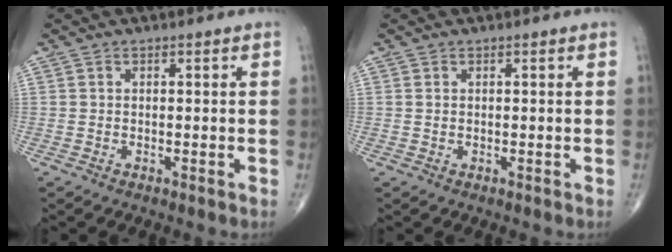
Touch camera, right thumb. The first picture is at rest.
{"total": 0.6, "force": [0.2, 0.4, 0.3], "torque": [-0.004, -0.001, 0.003]}